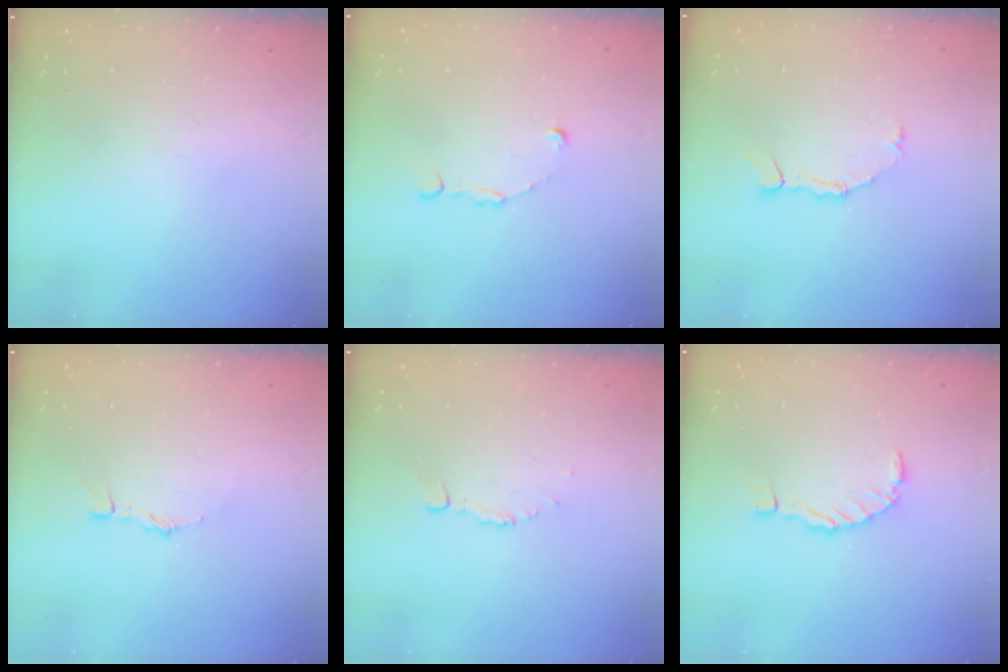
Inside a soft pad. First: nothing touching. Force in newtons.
{"total": 1.9, "press": 1.9, "slide": 0.2}
{"total": 3.5, "press": 3.4, "slide": 0.3}
{"total": 1.4, "press": 1.4, "slide": 0.1}
{"total": 3.0, "press": 3.0, "slide": 0.3}
{"total": 0.0}